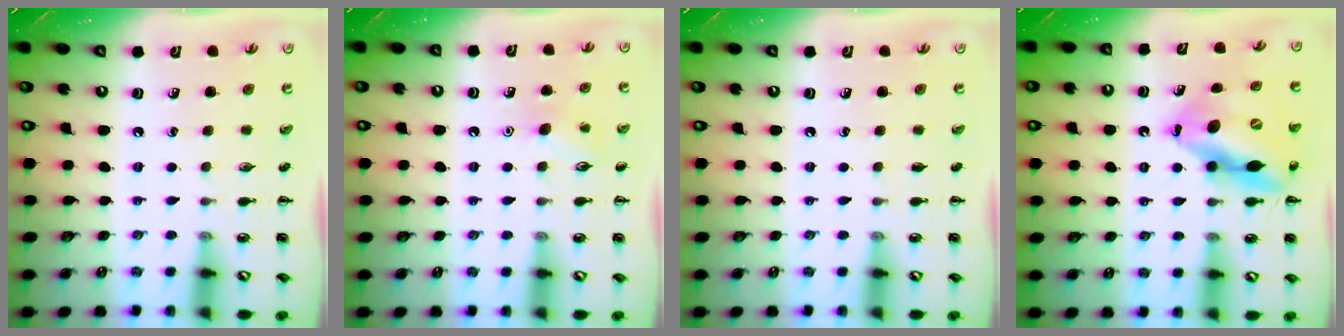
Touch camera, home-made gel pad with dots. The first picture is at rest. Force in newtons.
{"total": 7.2, "press": 6.9, "slide": 1.9}
{"total": 0.0}
{"total": 15.2, "press": 14.6, "slide": 4.3}